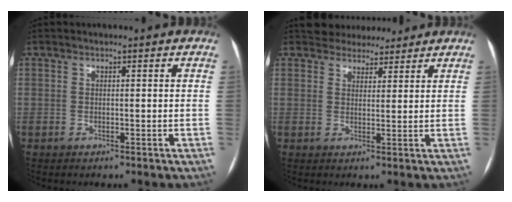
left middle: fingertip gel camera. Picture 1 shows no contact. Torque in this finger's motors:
{"motor_torque": [0.01, -0.09, 0.00, -0.01]}